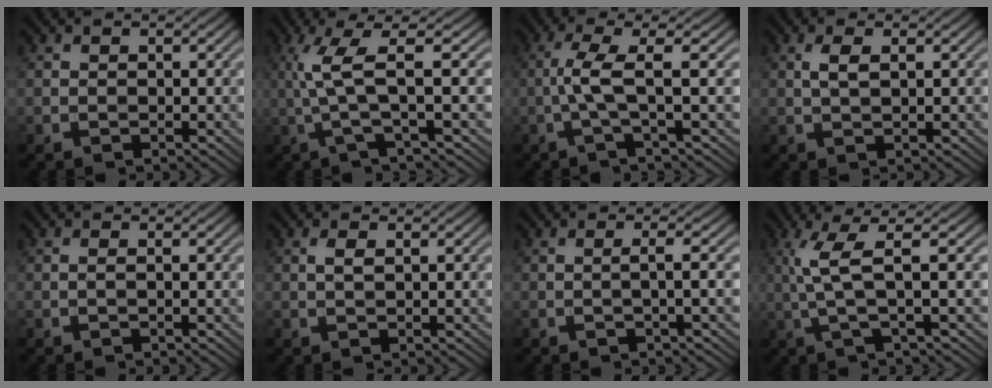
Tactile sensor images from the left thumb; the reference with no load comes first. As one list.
[{"total": 6.3, "force": [0.6, 0.7, 6.3], "torque": [-0.131, 0.013, 0.006]}, {"total": 4.6, "force": [-0.3, 0.4, 4.5], "torque": [-0.086, 0.009, -0.021]}, {"total": 2.1, "force": [0.6, 0.6, 1.9], "torque": [-0.043, 0.003, 0.011]}, {"total": 0.7, "force": [-0.1, 0.0, 0.7], "torque": [-0.011, 0.001, -0.004]}, {"total": 1.3, "force": [0.4, 0.4, 1.2], "torque": [-0.026, 0.001, 0.008]}, {"total": 2.2, "force": [-0.2, 0.3, 2.2], "torque": [-0.032, 0.009, -0.013]}, {"total": 5.6, "force": [0.9, 0.6, 5.5], "torque": [-0.115, 0.012, 0.017]}]